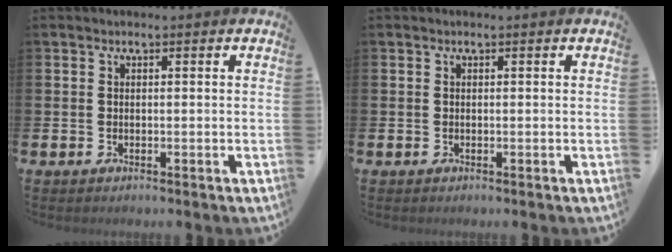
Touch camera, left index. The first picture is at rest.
{"total": 0.0}